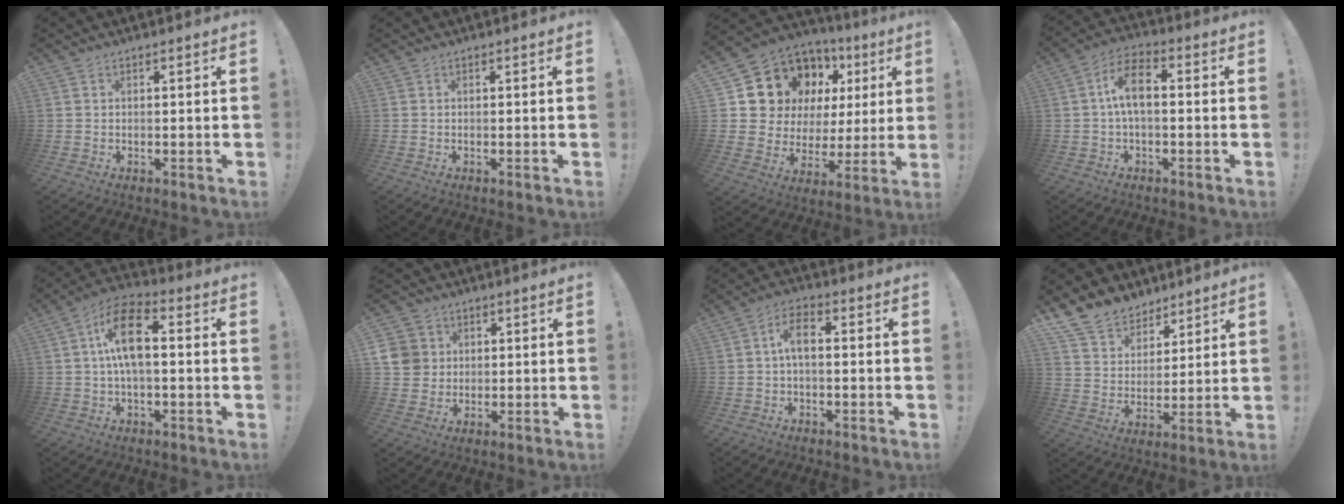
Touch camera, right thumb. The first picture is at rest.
{"total": 0.0}
{"total": 11.7, "force": [7.8, 7.7, 4.1], "torque": [-0.067, -0.073, 0.152]}
{"total": 9.0, "force": [0.4, 4.2, 7.9], "torque": [-0.152, 0.014, 0.010]}
{"total": 12.8, "force": [1.1, 6.3, 11.1], "torque": [-0.192, 0.019, 0.021]}
{"total": 7.3, "force": [1.8, 6.8, 1.9], "torque": [-0.027, -0.009, 0.037]}
{"total": 5.6, "force": [0.0, 2.4, 5.1], "torque": [-0.106, 0.011, 0.001]}
{"total": 11.9, "force": [9.1, 7.3, 2.3], "torque": [-0.048, -0.068, 0.180]}